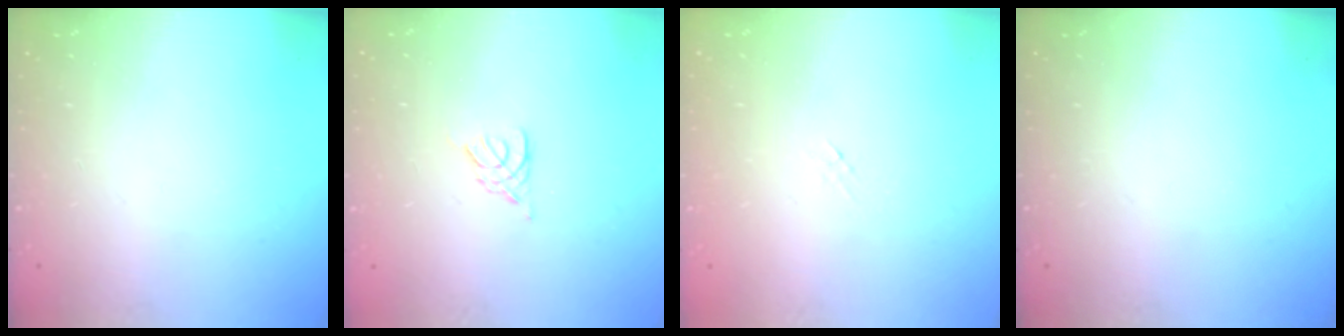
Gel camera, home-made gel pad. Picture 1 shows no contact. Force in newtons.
{"total": 2.3, "press": 2.3, "slide": 0.5}
{"total": 0.0}
{"total": 0.0}